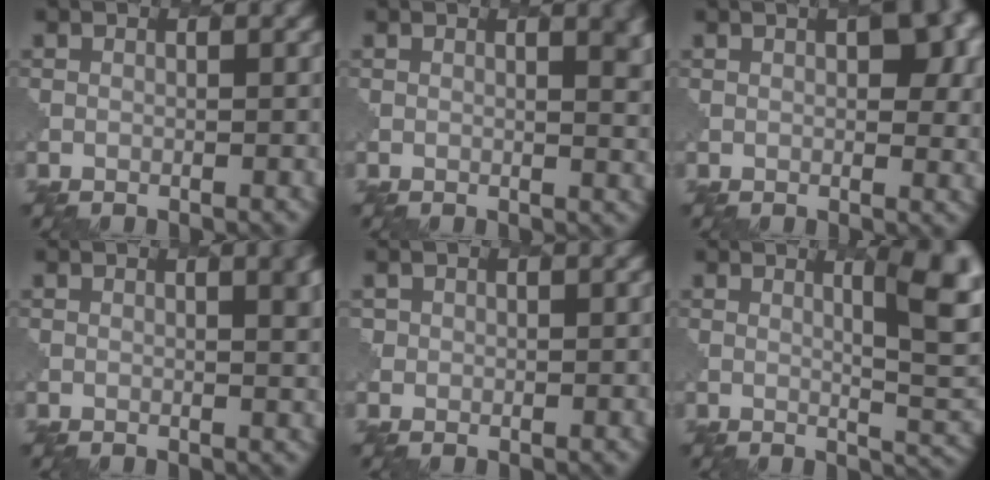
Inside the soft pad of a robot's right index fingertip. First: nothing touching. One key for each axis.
{"total": 3.9, "fx": 1.4, "fy": 1.5, "fz": 3.3, "tx": -0.018, "ty": 0.004, "tz": 0.012}
{"total": 4.3, "fx": 1.4, "fy": 1.8, "fz": 3.6, "tx": -0.038, "ty": 0.002, "tz": 0.014}
{"total": 4.2, "fx": 1.5, "fy": 1.6, "fz": 3.6, "tx": -0.016, "ty": 0.012, "tz": 0.012}
{"total": 1.4, "fx": 0.1, "fy": 1.3, "fz": 0.4, "tx": 0.002, "ty": -0.004, "tz": -0.002}
{"total": 6.9, "fx": 2.4, "fy": 1.6, "fz": 6.3, "tx": -0.069, "ty": -0.002, "tz": 0.033}